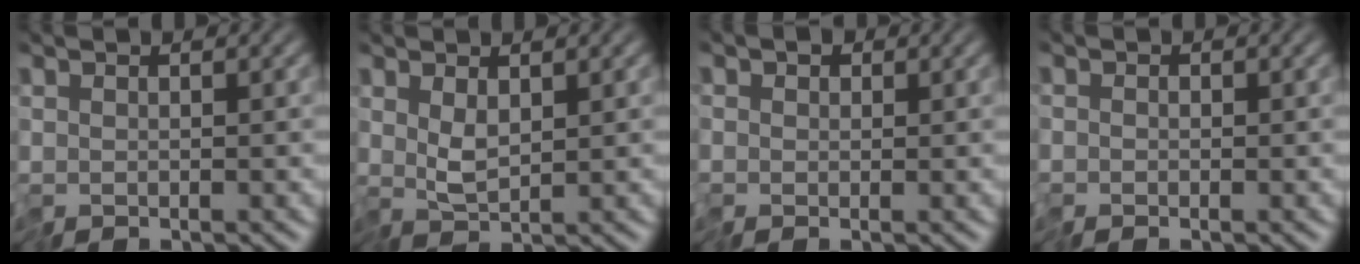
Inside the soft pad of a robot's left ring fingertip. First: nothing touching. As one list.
[{"total": 1.4, "force": [0.4, 0.1, 1.4], "torque": [-0.031, 0.001, 0.009]}, {"total": 1.1, "force": [-0.1, 1.0, 0.4], "torque": [-0.004, 0.003, -0.006]}, {"total": 0.7, "force": [-0.6, 0.3, -0.3], "torque": [0.008, 0.001, -0.012]}]